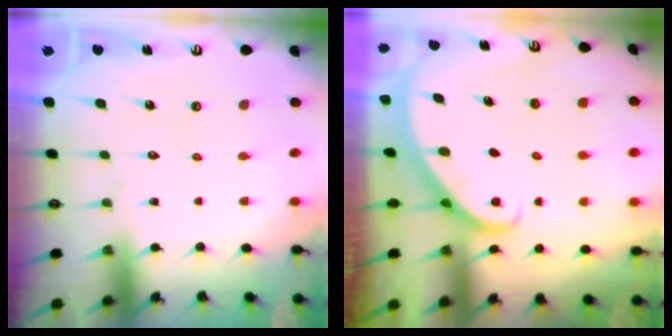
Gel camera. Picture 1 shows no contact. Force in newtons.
{"total": 2.1, "press": 2.1, "slide": 0.1}